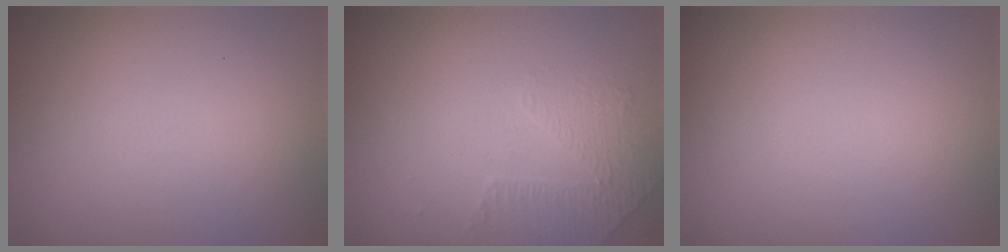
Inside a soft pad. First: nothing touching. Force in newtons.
{"total": 1.4, "press": 0.9, "slide": 1.1}
{"total": 0.0}